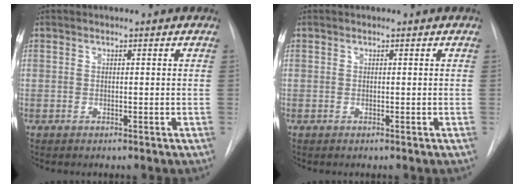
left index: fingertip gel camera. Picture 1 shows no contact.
{"total": 0.0}